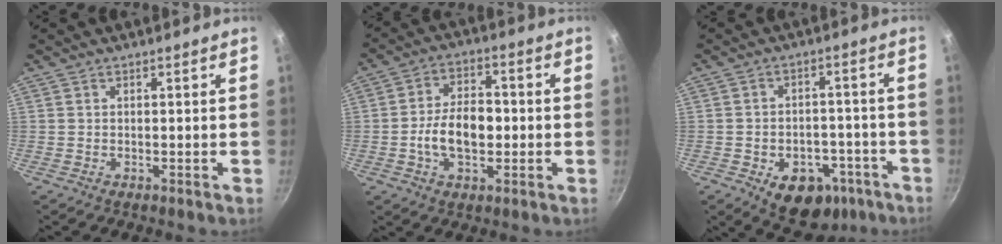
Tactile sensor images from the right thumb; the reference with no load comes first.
{"total": 10.3, "force": [-1.5, 6.3, 8.1], "torque": [-0.123, 0.022, -0.031]}
{"total": 13.3, "force": [-6.3, 8.8, 7.6], "torque": [-0.059, 0.037, -0.074]}